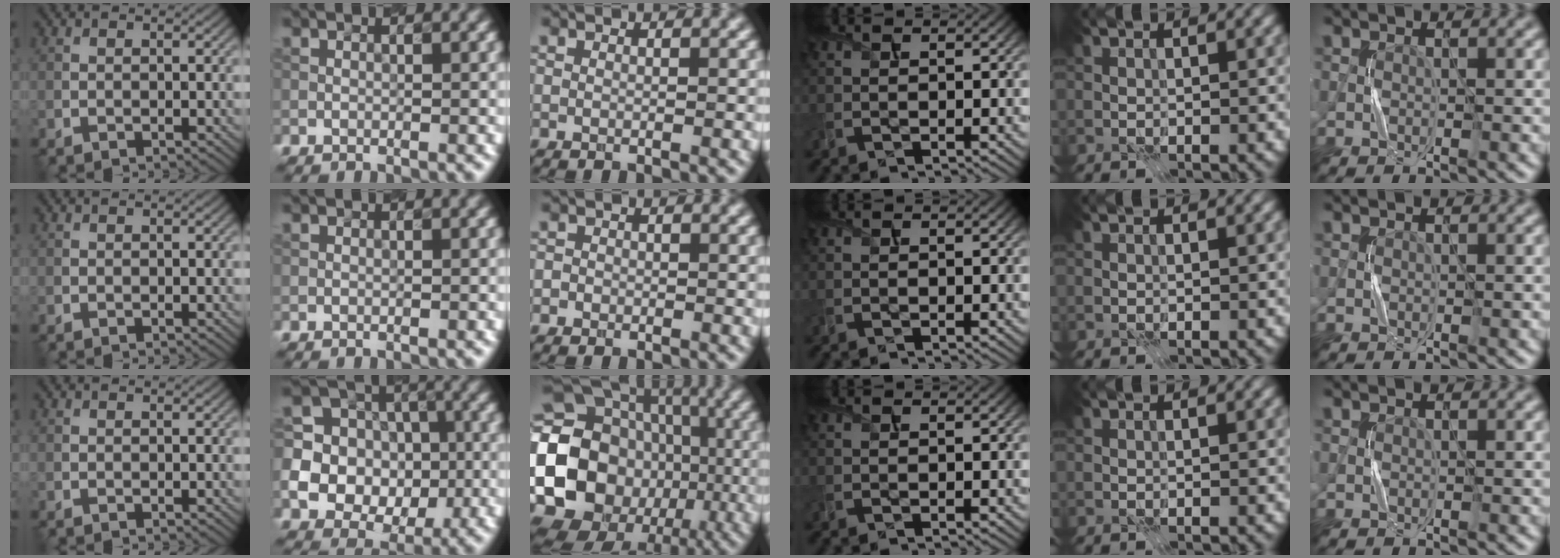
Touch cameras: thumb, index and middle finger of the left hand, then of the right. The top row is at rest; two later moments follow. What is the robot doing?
{"motion": "press", "object": "gel pad"}